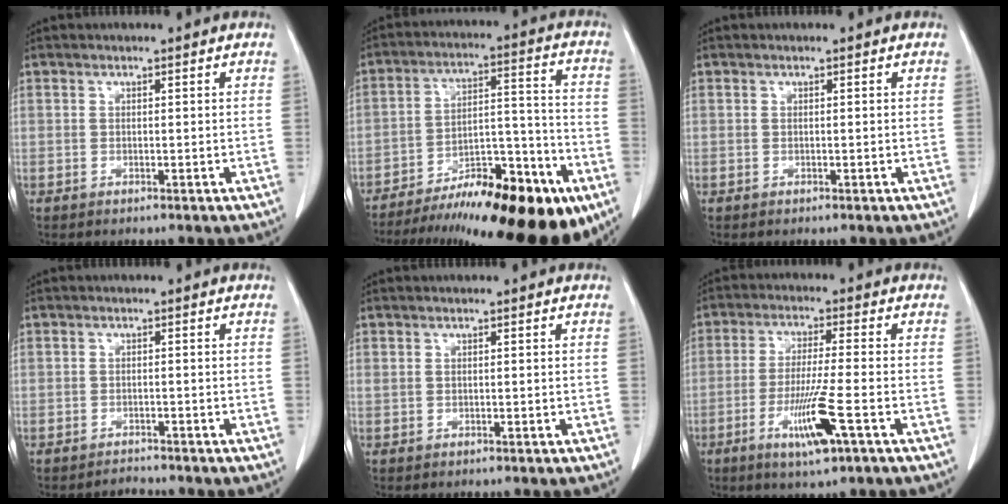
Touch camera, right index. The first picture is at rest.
{"total": 22.3, "force": [-14.5, 5.2, 16.1], "torque": [-0.171, 0.024, -0.220]}
{"total": 0.0}
{"total": 1.3, "force": [-1.2, 0.3, -0.5], "torque": [0.011, -0.004, -0.021]}
{"total": 0.0}
{"total": 8.9, "force": [-3.8, -0.2, 8.1], "torque": [-0.152, -0.019, -0.069]}